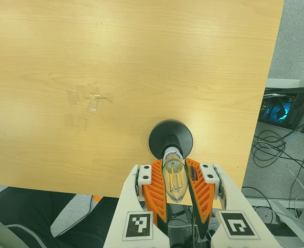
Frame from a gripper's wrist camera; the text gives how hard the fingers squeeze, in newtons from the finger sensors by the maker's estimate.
{"total": 17.0, "left": 16.8, "right": 17.1}